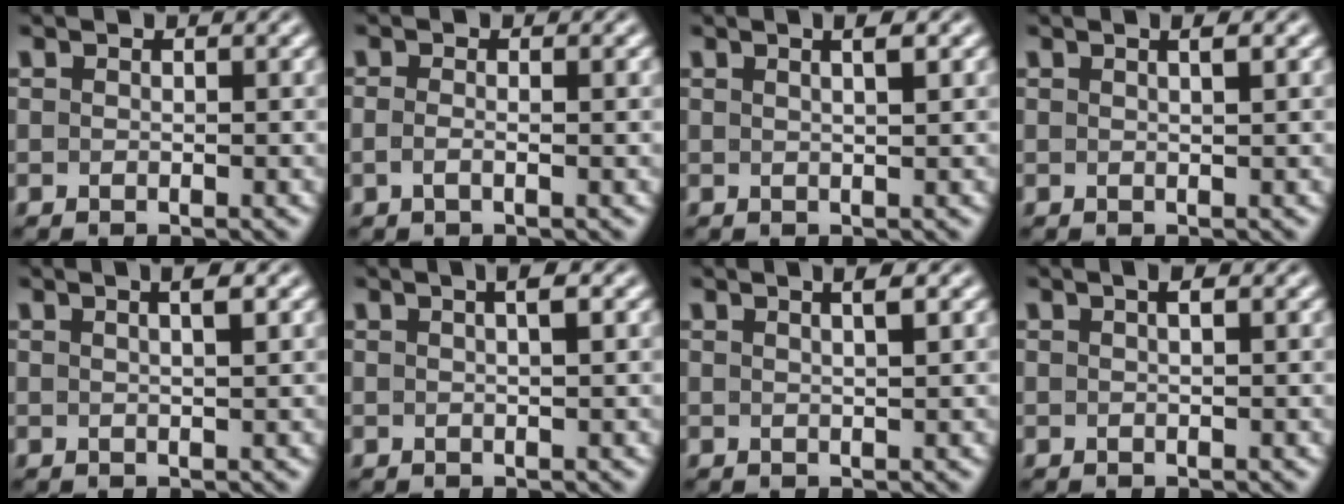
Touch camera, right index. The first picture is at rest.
{"total": 1.2, "force": [-0.5, -0.3, 1.0], "torque": [-0.023, -0.008, -0.006]}
{"total": 2.0, "force": [0.9, -0.6, 1.7], "torque": [-0.019, 0.002, 0.018]}
{"total": 1.3, "force": [0.5, -0.6, 1.0], "torque": [-0.013, 0.001, 0.011]}
{"total": 2.2, "force": [0.9, -0.3, 2.0], "torque": [-0.022, 0.003, 0.017]}
{"total": 2.2, "force": [0.8, 0.0, 2.0], "torque": [-0.020, 0.010, 0.011]}
{"total": 2.1, "force": [1.0, -0.6, 1.8], "torque": [-0.019, 0.002, 0.021]}
{"total": 0.9, "force": [0.3, -0.1, 0.9], "torque": [-0.005, 0.008, 0.001]}